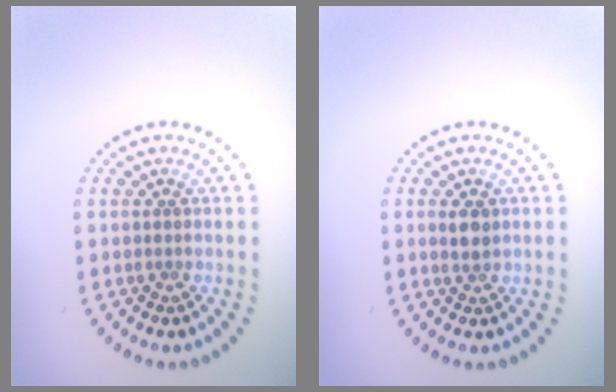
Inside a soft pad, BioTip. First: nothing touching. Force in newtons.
{"total": 1.7, "press": 1.5, "slide": 0.7}